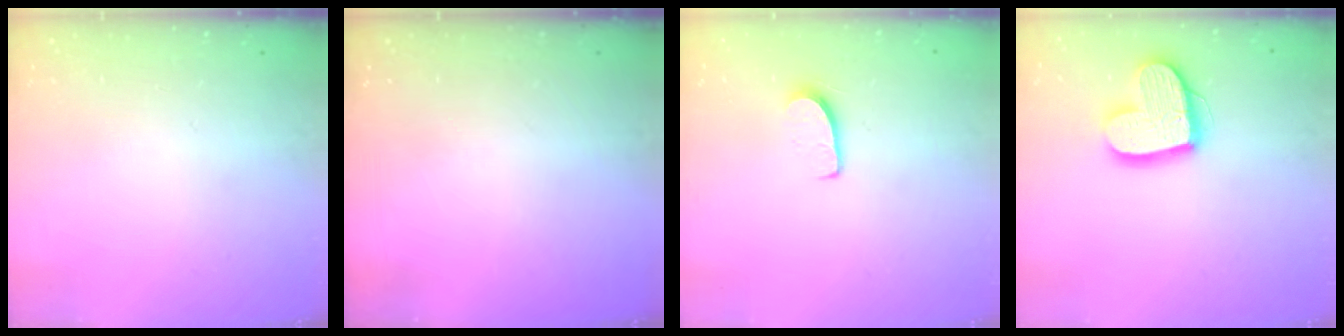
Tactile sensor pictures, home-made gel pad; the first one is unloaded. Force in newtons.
{"total": 0.0}
{"total": 5.8, "press": 5.8, "slide": 0.5}
{"total": 16.2, "press": 16.2, "slide": 1.4}